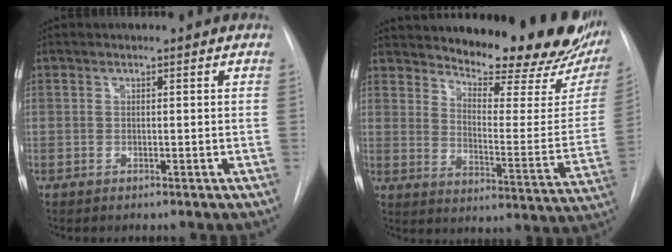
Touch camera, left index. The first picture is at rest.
{"total": 22.8, "force": [19.8, 5.0, 10.1], "torque": [-0.139, -0.076, 0.246]}